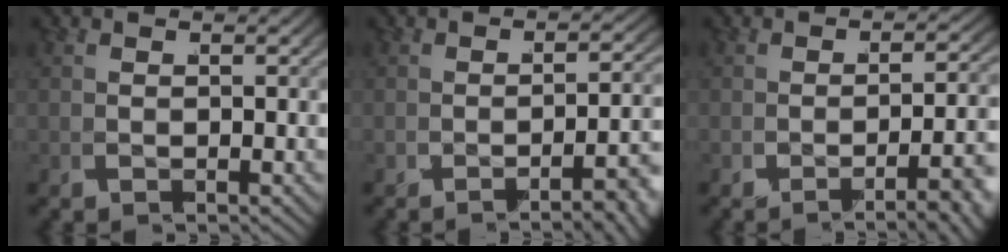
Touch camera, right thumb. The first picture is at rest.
{"total": 4.3, "force": [-2.8, 0.5, 3.3], "torque": [-0.034, 0.014, -0.047]}
{"total": 4.8, "force": [-2.9, 0.6, 3.8], "torque": [-0.046, 0.010, -0.049]}